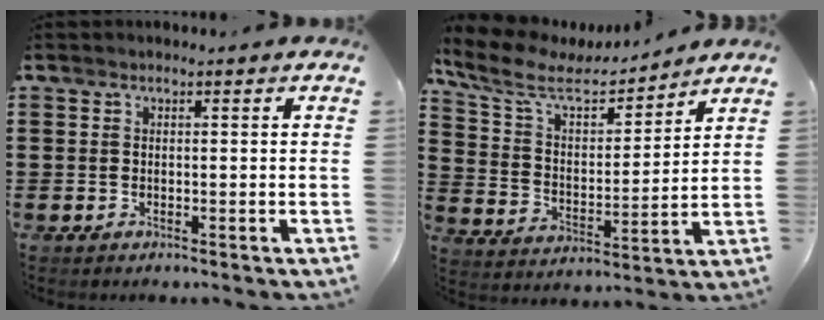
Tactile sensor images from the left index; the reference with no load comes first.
{"total": 8.5, "force": [6.9, 3.0, 3.9], "torque": [-0.107, -0.033, 0.118]}